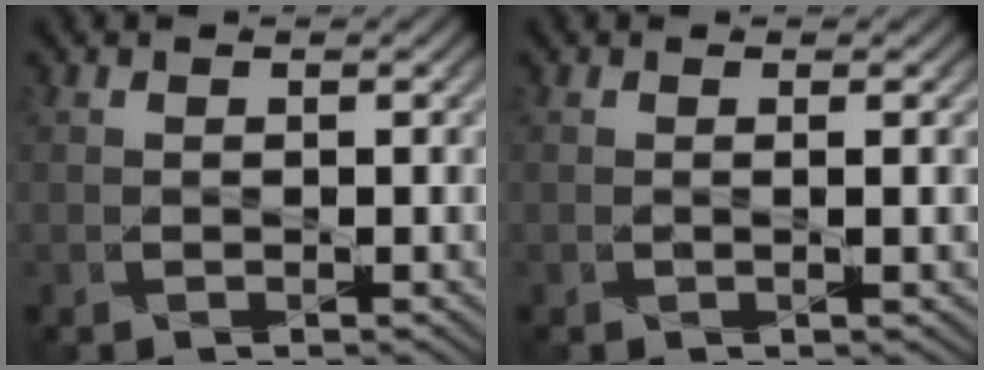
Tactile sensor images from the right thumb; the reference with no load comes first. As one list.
[{"total": 1.4, "force": [-0.2, -0.3, 1.4], "torque": [-0.029, 0.006, -0.008]}]